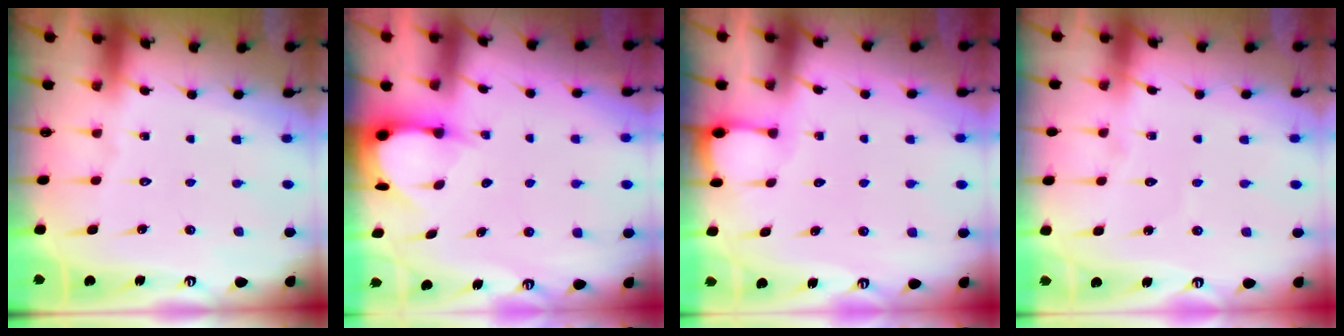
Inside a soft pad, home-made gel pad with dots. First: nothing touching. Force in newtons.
{"total": 3.5, "press": 3.5, "slide": 0.4}
{"total": 1.5, "press": 1.5, "slide": 0.1}
{"total": 2.6, "press": 2.6, "slide": 0.2}